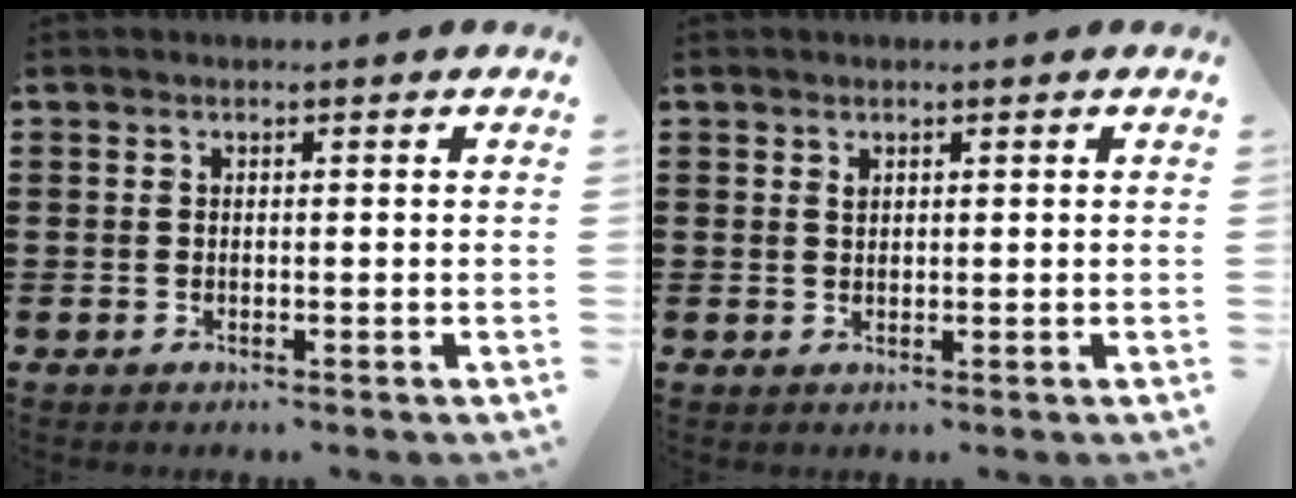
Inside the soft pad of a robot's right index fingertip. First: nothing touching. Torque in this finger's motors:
{"motor_torque": [0.11, -0.01, 0.05, 0.02]}